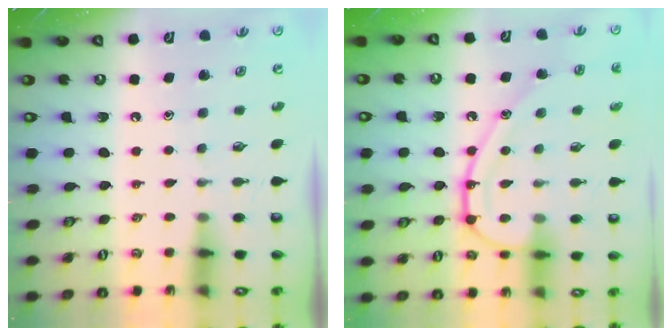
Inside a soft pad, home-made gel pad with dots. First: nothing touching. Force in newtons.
{"total": 13.2, "press": 13.1, "slide": 1.1}